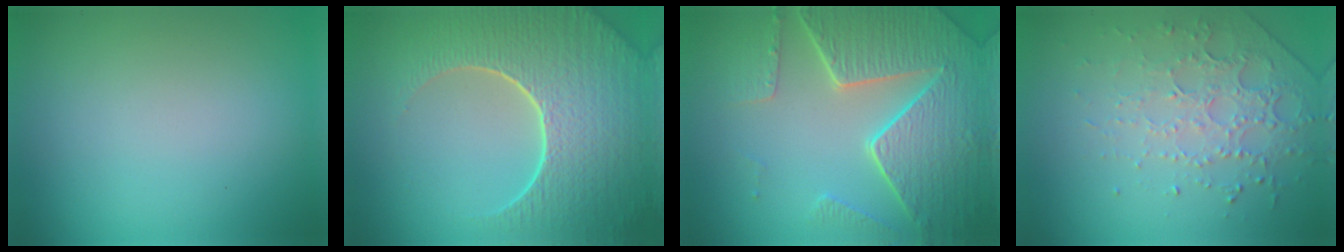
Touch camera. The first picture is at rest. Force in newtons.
{"total": 9.4, "press": 6.7, "slide": 6.6}
{"total": 8.2, "press": 6.1, "slide": 5.5}
{"total": 4.5, "press": 3.1, "slide": 3.2}